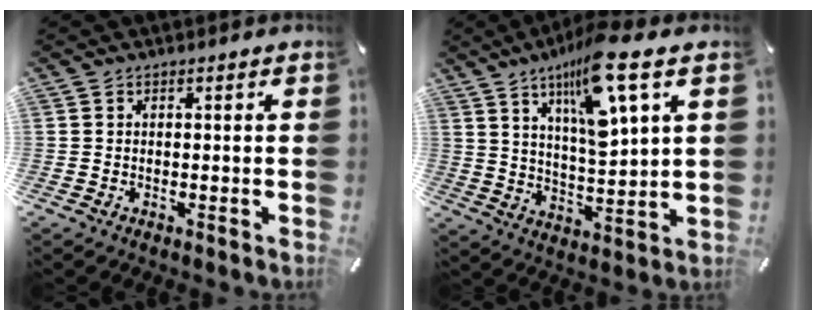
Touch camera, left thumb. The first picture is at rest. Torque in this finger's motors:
{"motor_torque": [2.82, 1.58, 1.40, -1.37, 0.24]}